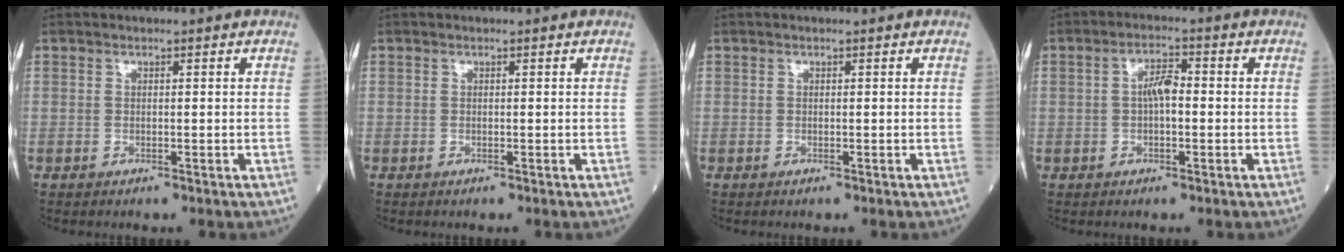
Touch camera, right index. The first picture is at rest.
{"total": 0.0}
{"total": 0.0}
{"total": 3.8, "force": [0.0, 1.3, 3.6], "torque": [-0.068, 0.012, -0.005]}